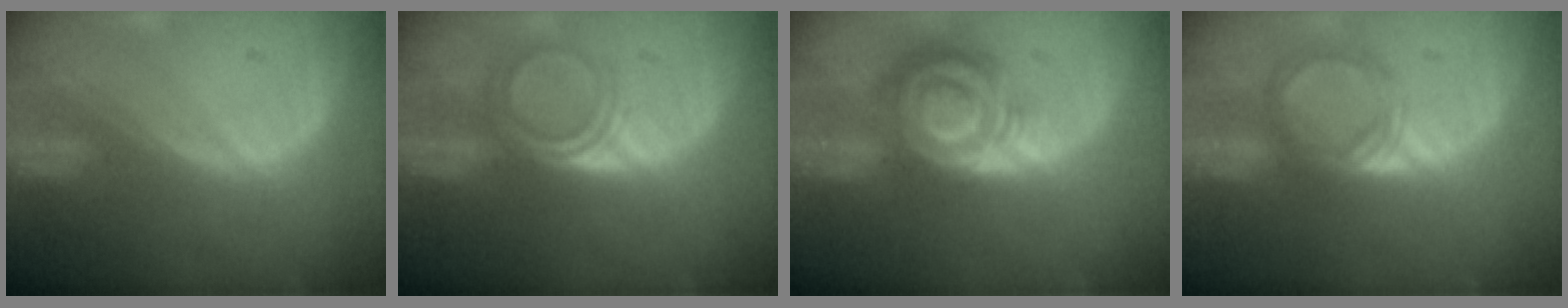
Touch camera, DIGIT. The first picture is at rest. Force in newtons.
{"total": 4.8, "press": 4.0, "slide": 2.6}
{"total": 9.1, "press": 9.0, "slide": 0.5}
{"total": 5.3, "press": 4.9, "slide": 2.0}